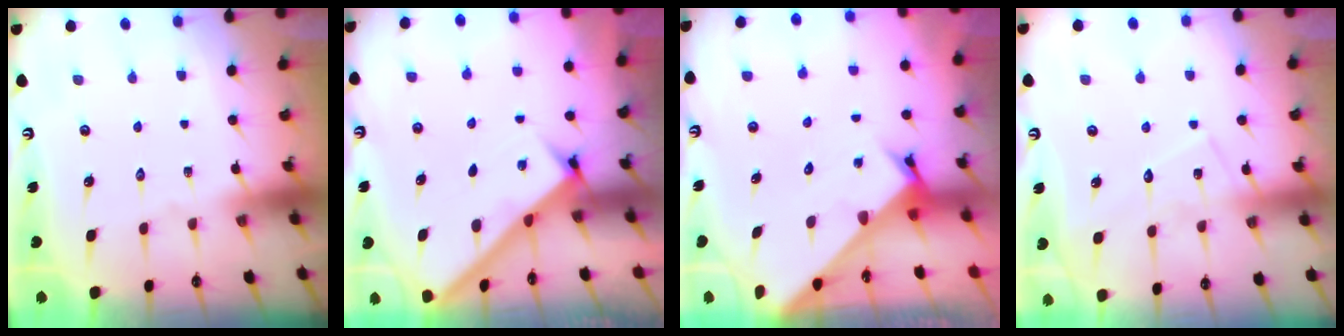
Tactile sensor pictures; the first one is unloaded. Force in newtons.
{"total": 2.5, "press": 2.5, "slide": 0.3}
{"total": 2.2, "press": 2.2, "slide": 0.1}
{"total": 8.0, "press": 8.0, "slide": 0.6}